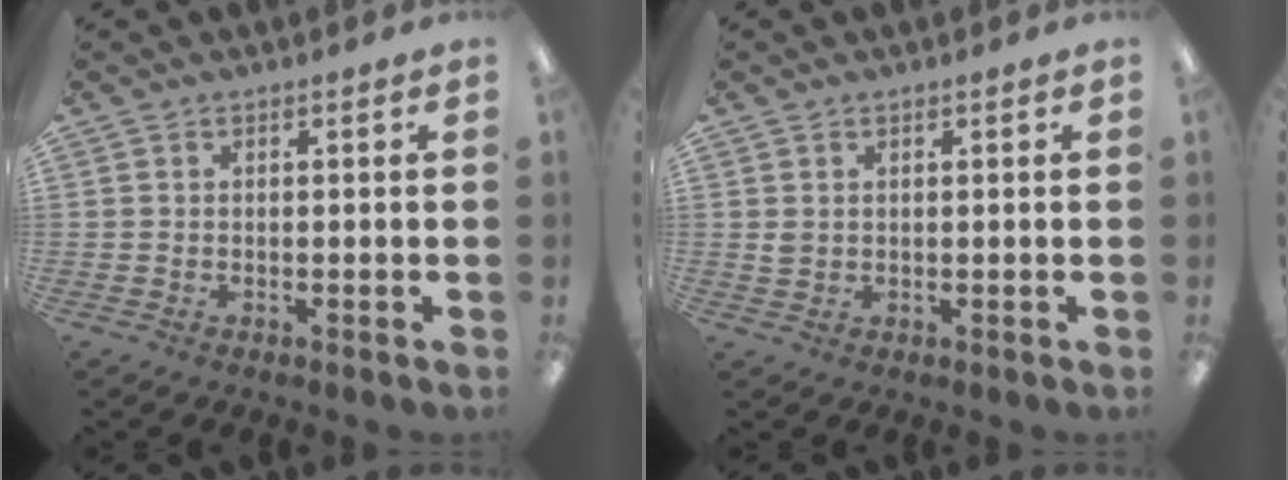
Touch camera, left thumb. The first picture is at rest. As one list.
[{"total": 1.6, "force": [0.7, 1.3, 0.7], "torque": [-0.016, 0.003, 0.013]}]